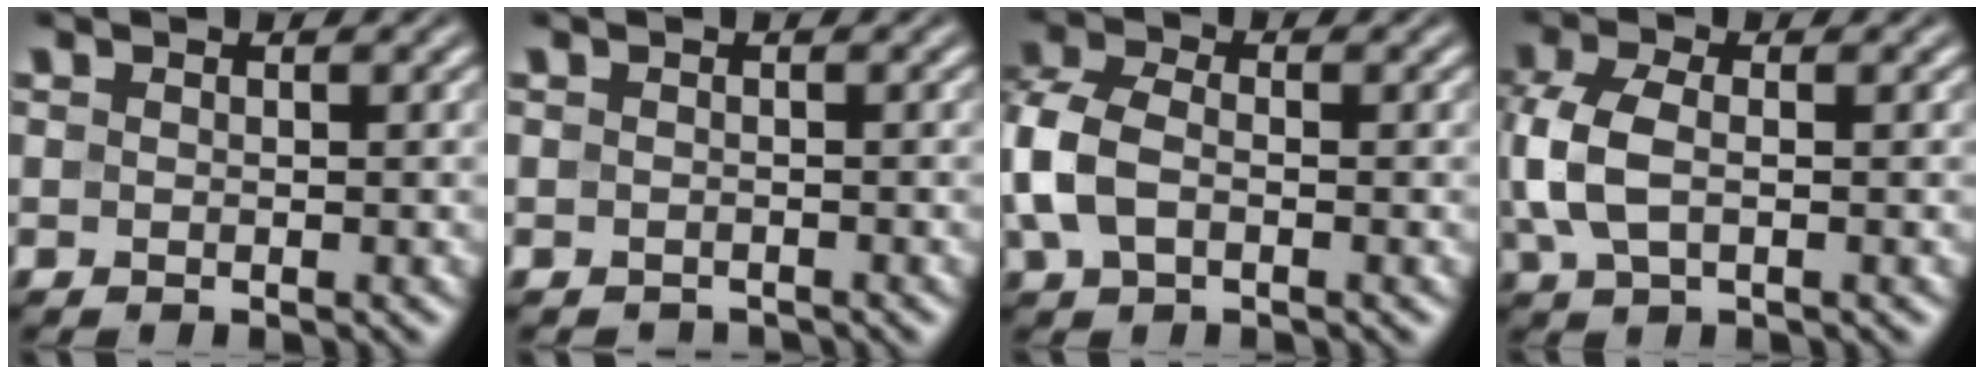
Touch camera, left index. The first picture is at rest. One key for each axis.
{"total": 1.0, "fx": -1.0, "fy": 0.1, "fz": -0.1, "tx": 0.003, "ty": -0.009, "tz": -0.017}
{"total": 4.8, "fx": -0.8, "fy": 3.1, "fz": 3.6, "tx": -0.092, "ty": 0.008, "tz": -0.028}
{"total": 4.6, "fx": 0.0, "fy": 2.5, "fz": 3.9, "tx": -0.101, "ty": 0.002, "tz": -0.002}